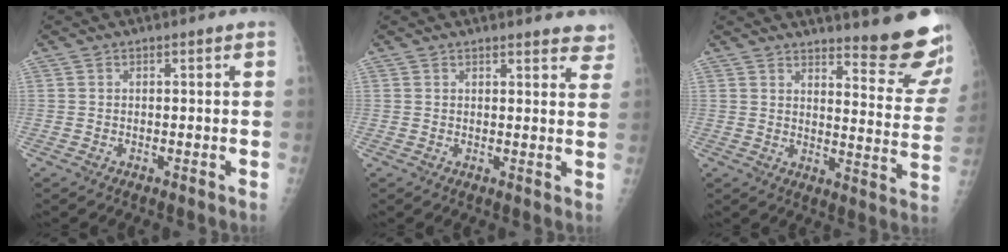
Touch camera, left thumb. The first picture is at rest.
{"total": 6.6, "force": [5.9, 1.8, 2.3], "torque": [0.005, -0.025, 0.053]}
{"total": 15.4, "force": [13.5, 2.1, 7.0], "torque": [-0.060, -0.142, 0.159]}